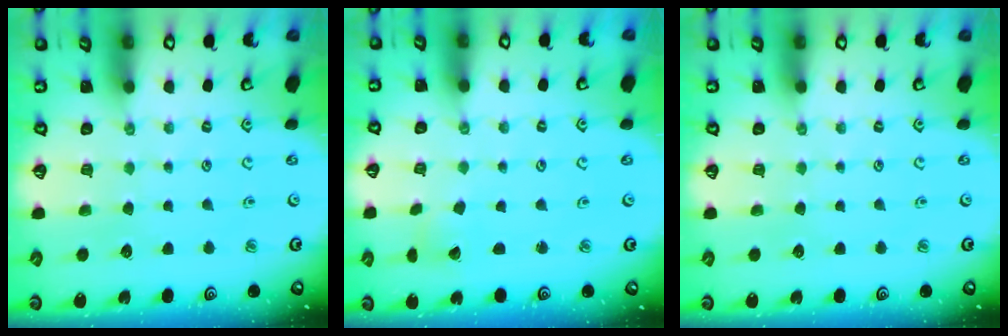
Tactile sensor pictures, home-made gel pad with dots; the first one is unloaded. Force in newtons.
{"total": 2.3, "press": 2.3, "slide": 0.2}
{"total": 0.0}